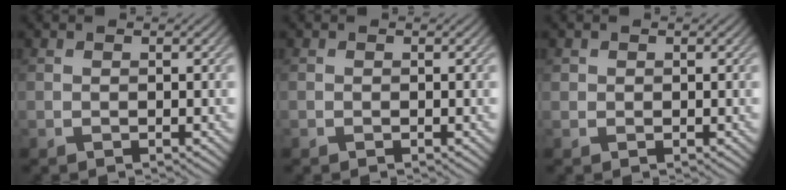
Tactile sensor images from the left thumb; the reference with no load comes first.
{"total": 0.0}
{"total": 0.7, "force": [0.4, 0.6, 0.0], "torque": [-0.001, -0.002, 0.009]}